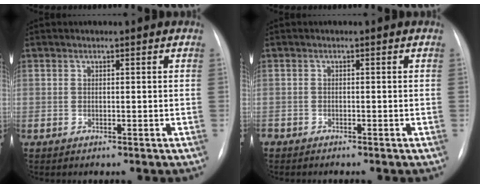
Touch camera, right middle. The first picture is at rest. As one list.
[{"total": 1.5, "force": [-1.4, 0.5, 0.3], "torque": [-0.006, -0.002, -0.023]}]